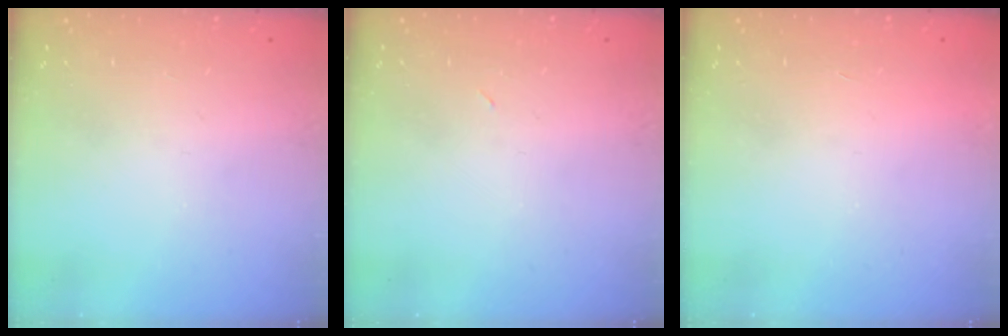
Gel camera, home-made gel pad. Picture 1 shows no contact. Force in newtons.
{"total": 2.9, "press": 2.9, "slide": 0.7}
{"total": 1.5, "press": 1.5, "slide": 0.1}